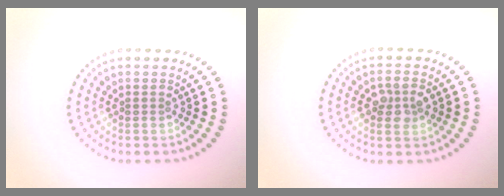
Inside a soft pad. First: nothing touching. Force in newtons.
{"total": 2.4, "press": 2.4, "slide": 0.1}